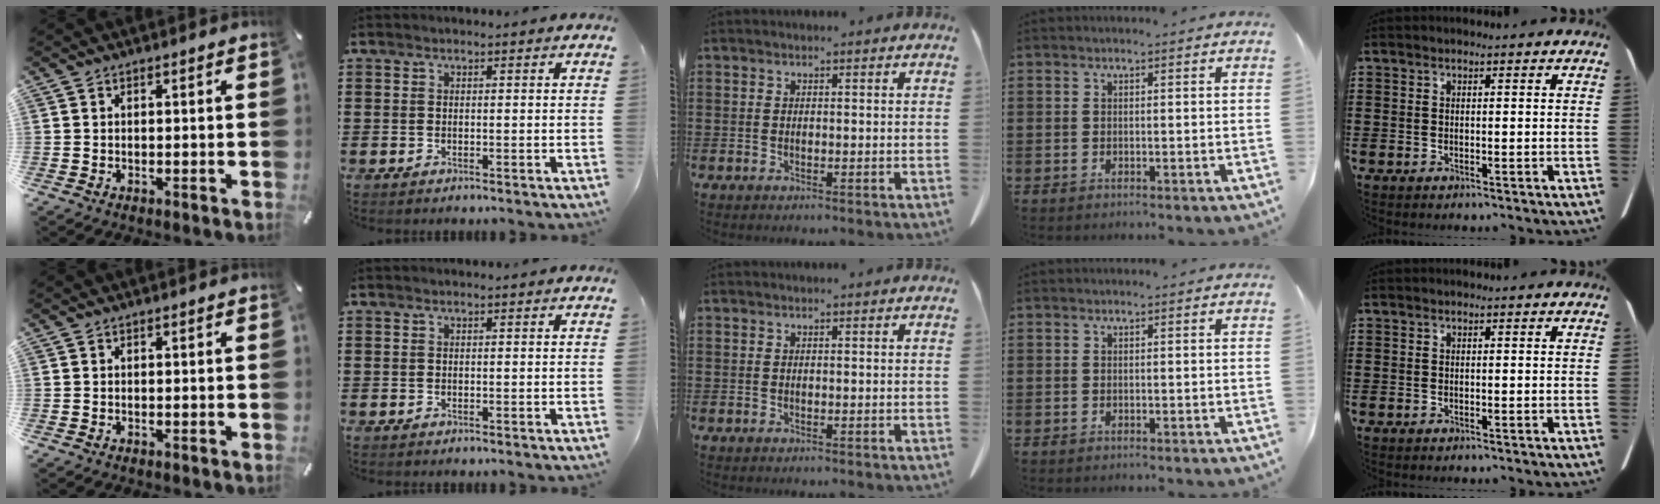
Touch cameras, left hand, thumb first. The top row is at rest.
{}